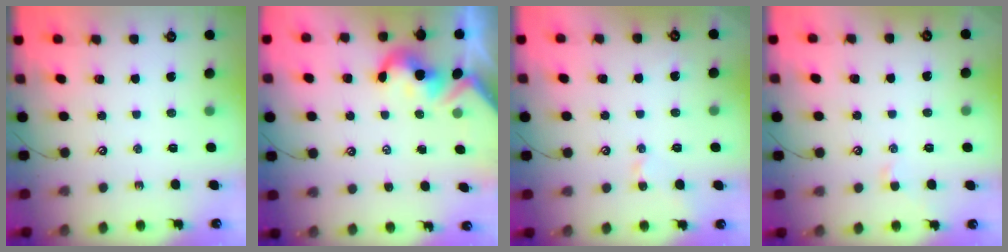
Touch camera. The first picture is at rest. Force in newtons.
{"total": 2.4, "press": 2.4, "slide": 0.3}
{"total": 2.2, "press": 2.2, "slide": 0.3}
{"total": 0.5, "press": 0.4, "slide": 0.3}